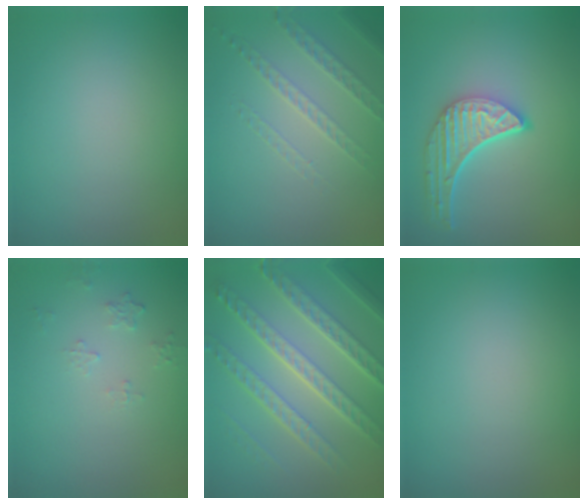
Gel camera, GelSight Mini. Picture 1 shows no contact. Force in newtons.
{"total": 1.6, "press": 1.3, "slide": 0.9}
{"total": 4.8, "press": 3.7, "slide": 3.0}
{"total": 0.7, "press": 0.5, "slide": 0.5}
{"total": 7.7, "press": 5.6, "slide": 5.3}
{"total": 0.0}